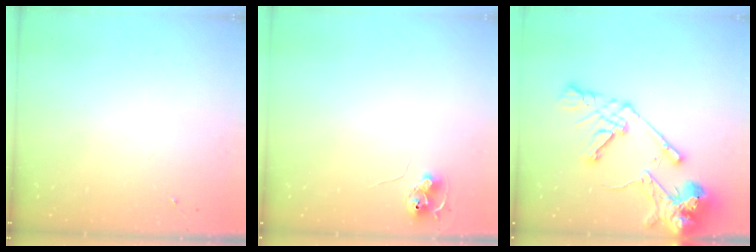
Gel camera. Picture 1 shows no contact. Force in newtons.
{"total": 7.9, "press": 7.8, "slide": 0.9}
{"total": 18.1, "press": 17.9, "slide": 2.8}